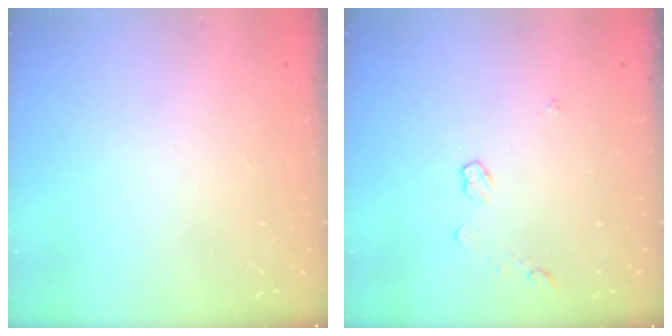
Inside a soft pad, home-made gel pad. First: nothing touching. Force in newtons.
{"total": 3.3, "press": 3.2, "slide": 0.4}